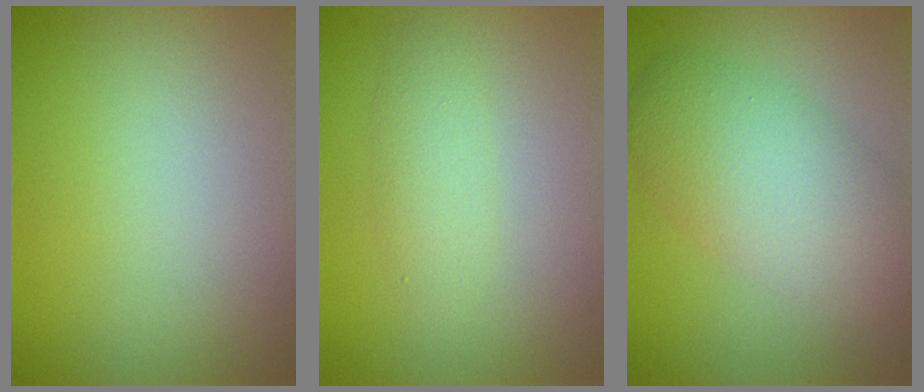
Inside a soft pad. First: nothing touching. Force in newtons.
{"total": 1.9, "press": 1.9, "slide": 0.0}
{"total": 6.5, "press": 6.4, "slide": 0.6}